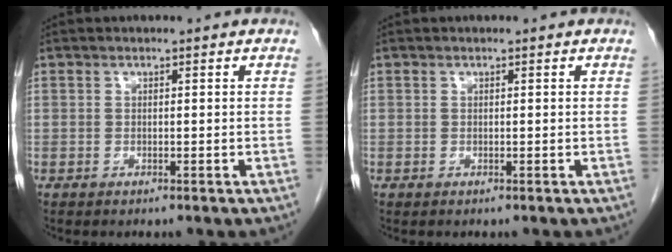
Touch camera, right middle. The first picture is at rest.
{"total": 0.0}